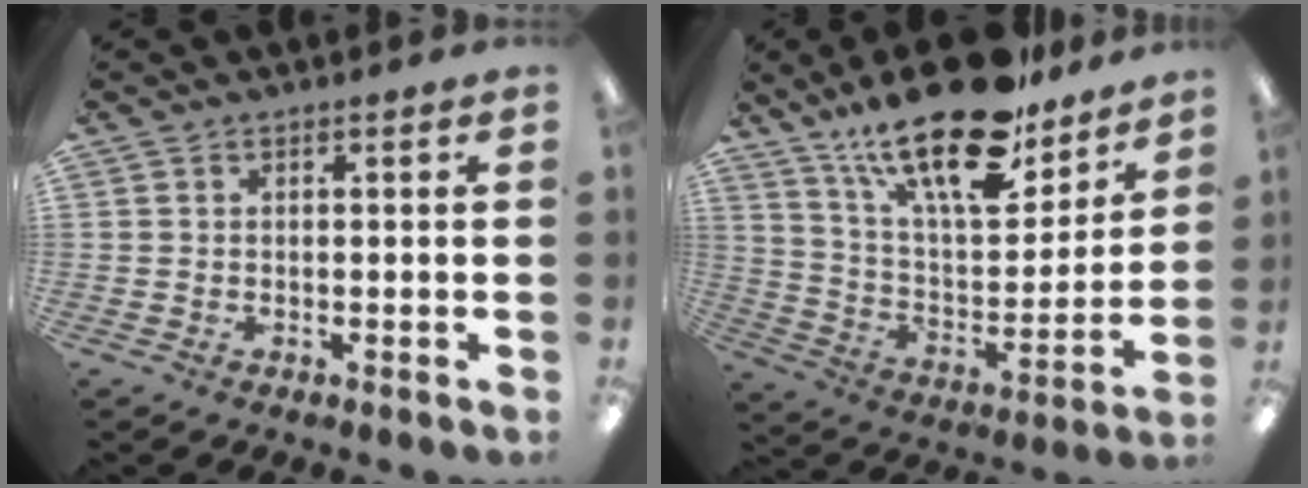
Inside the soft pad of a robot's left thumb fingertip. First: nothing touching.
{"total": 23.9, "force": [17.4, 8.3, 14.1], "torque": [-0.234, -0.107, 0.296]}